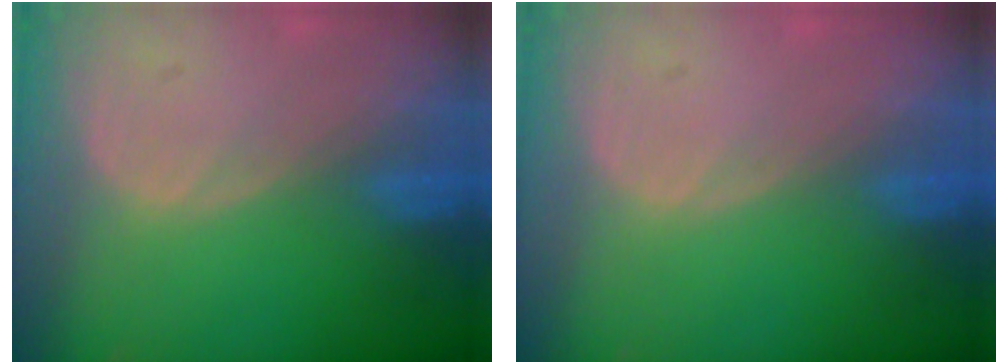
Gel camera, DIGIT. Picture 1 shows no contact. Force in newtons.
{"total": 0.0}